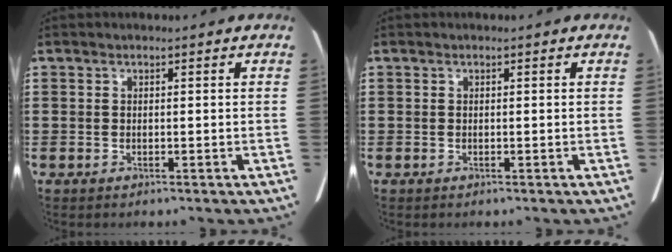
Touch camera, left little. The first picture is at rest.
{"total": 0.0}